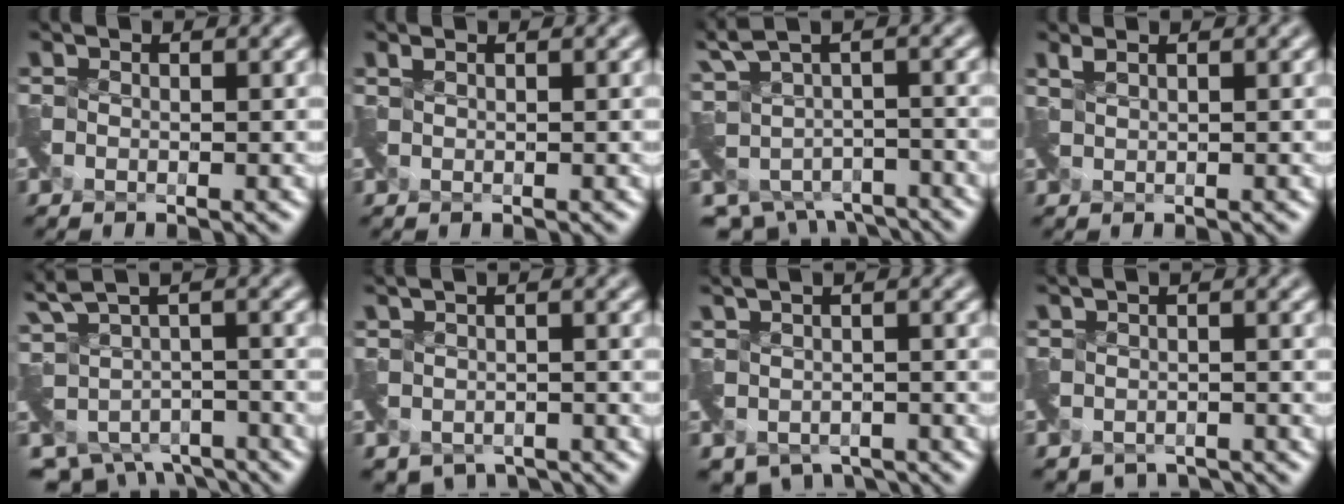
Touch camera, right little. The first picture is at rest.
{"total": 0.5, "force": [0.5, -0.2, 0.0], "torque": [-0.001, 0.001, 0.012]}
{"total": 5.9, "force": [-1.1, 3.7, 4.5], "torque": [-0.112, -0.039, 0.010]}
{"total": 1.0, "force": [1.0, -0.3, -0.2], "torque": [-0.002, 0.003, 0.028]}
{"total": 6.3, "force": [-1.8, 3.9, 4.6], "torque": [-0.113, -0.039, 0.000]}
{"total": 4.6, "force": [-1.9, 3.0, 2.9], "torque": [-0.051, -0.032, -0.019]}
{"total": 5.5, "force": [-2.2, 3.6, 3.4], "torque": [-0.061, -0.036, -0.015]}
{"total": 3.7, "force": [-2.0, 2.2, 2.2], "torque": [-0.039, -0.026, -0.030]}